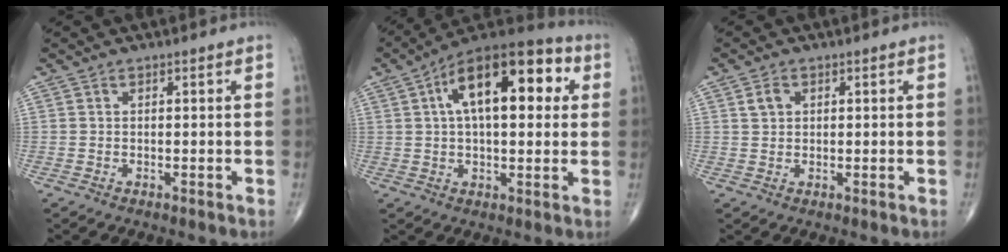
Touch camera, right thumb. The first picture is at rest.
{"total": 19.6, "force": [5.2, 9.2, 16.5], "torque": [-0.231, 0.027, 0.070]}
{"total": 2.2, "force": [0.9, 1.6, 1.2], "torque": [-0.018, 0.002, 0.017]}